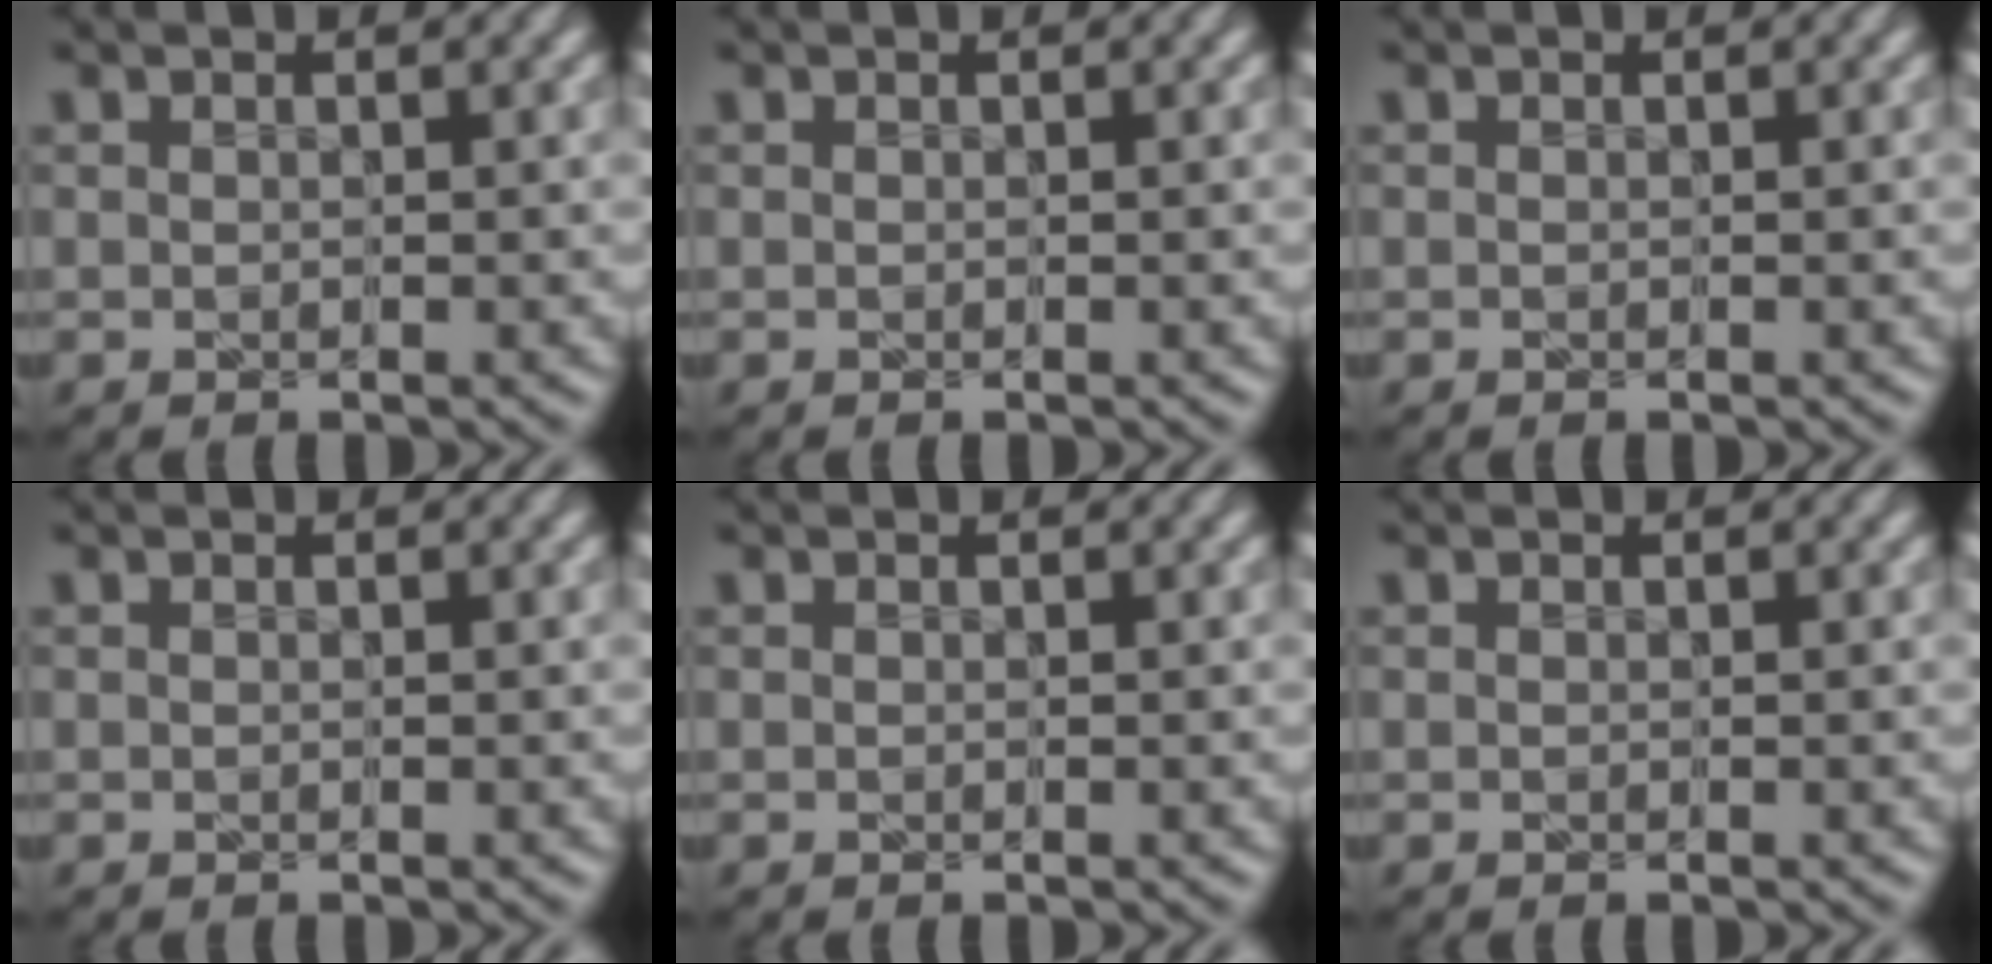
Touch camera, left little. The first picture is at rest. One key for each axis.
{"total": 0.0}
{"total": 0.0}
{"total": 0.0}
{"total": 0.0}
{"total": 0.0}